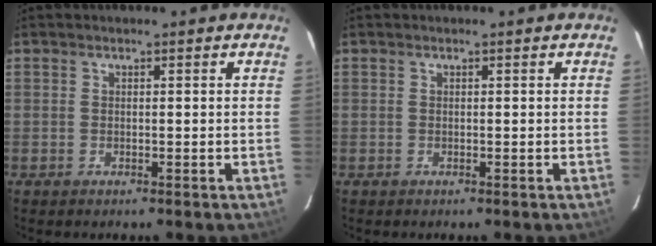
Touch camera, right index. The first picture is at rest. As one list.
[{"total": 0.0}]